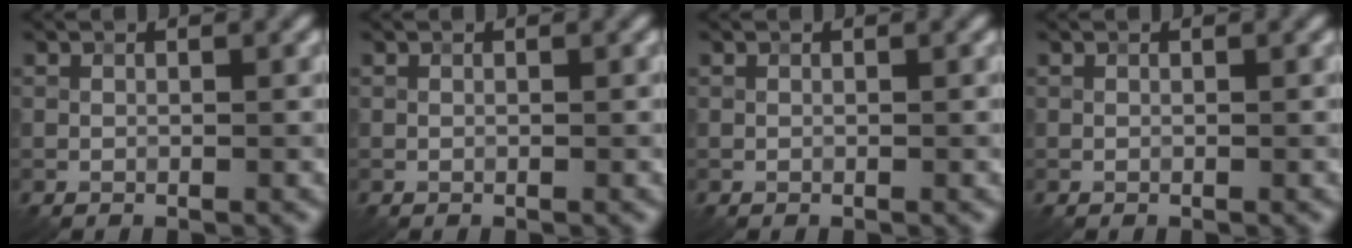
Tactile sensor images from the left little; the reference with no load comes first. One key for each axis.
{"total": 0.0}
{"total": 0.0}
{"total": 0.0}